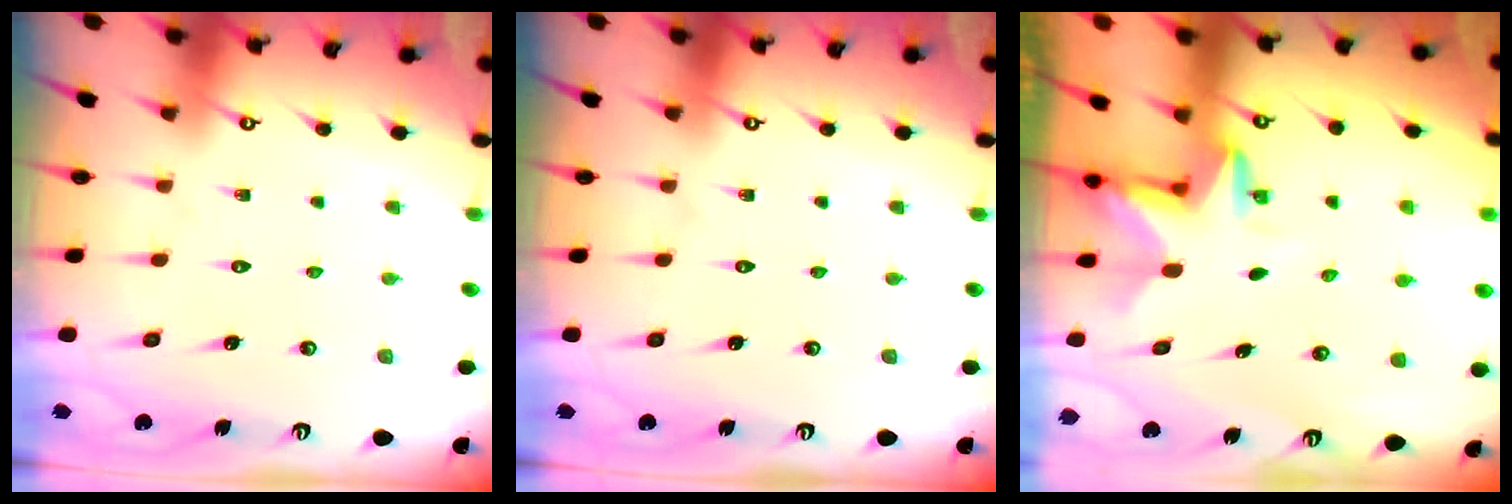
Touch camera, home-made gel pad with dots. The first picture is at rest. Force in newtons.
{"total": 0.0}
{"total": 2.9, "press": 2.9, "slide": 0.1}